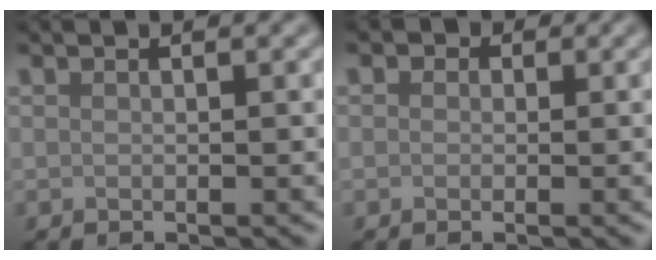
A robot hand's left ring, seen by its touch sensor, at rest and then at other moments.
{"total": 1.8, "force": [0.6, 1.5, 0.7], "torque": [0.003, 0.003, -0.011]}